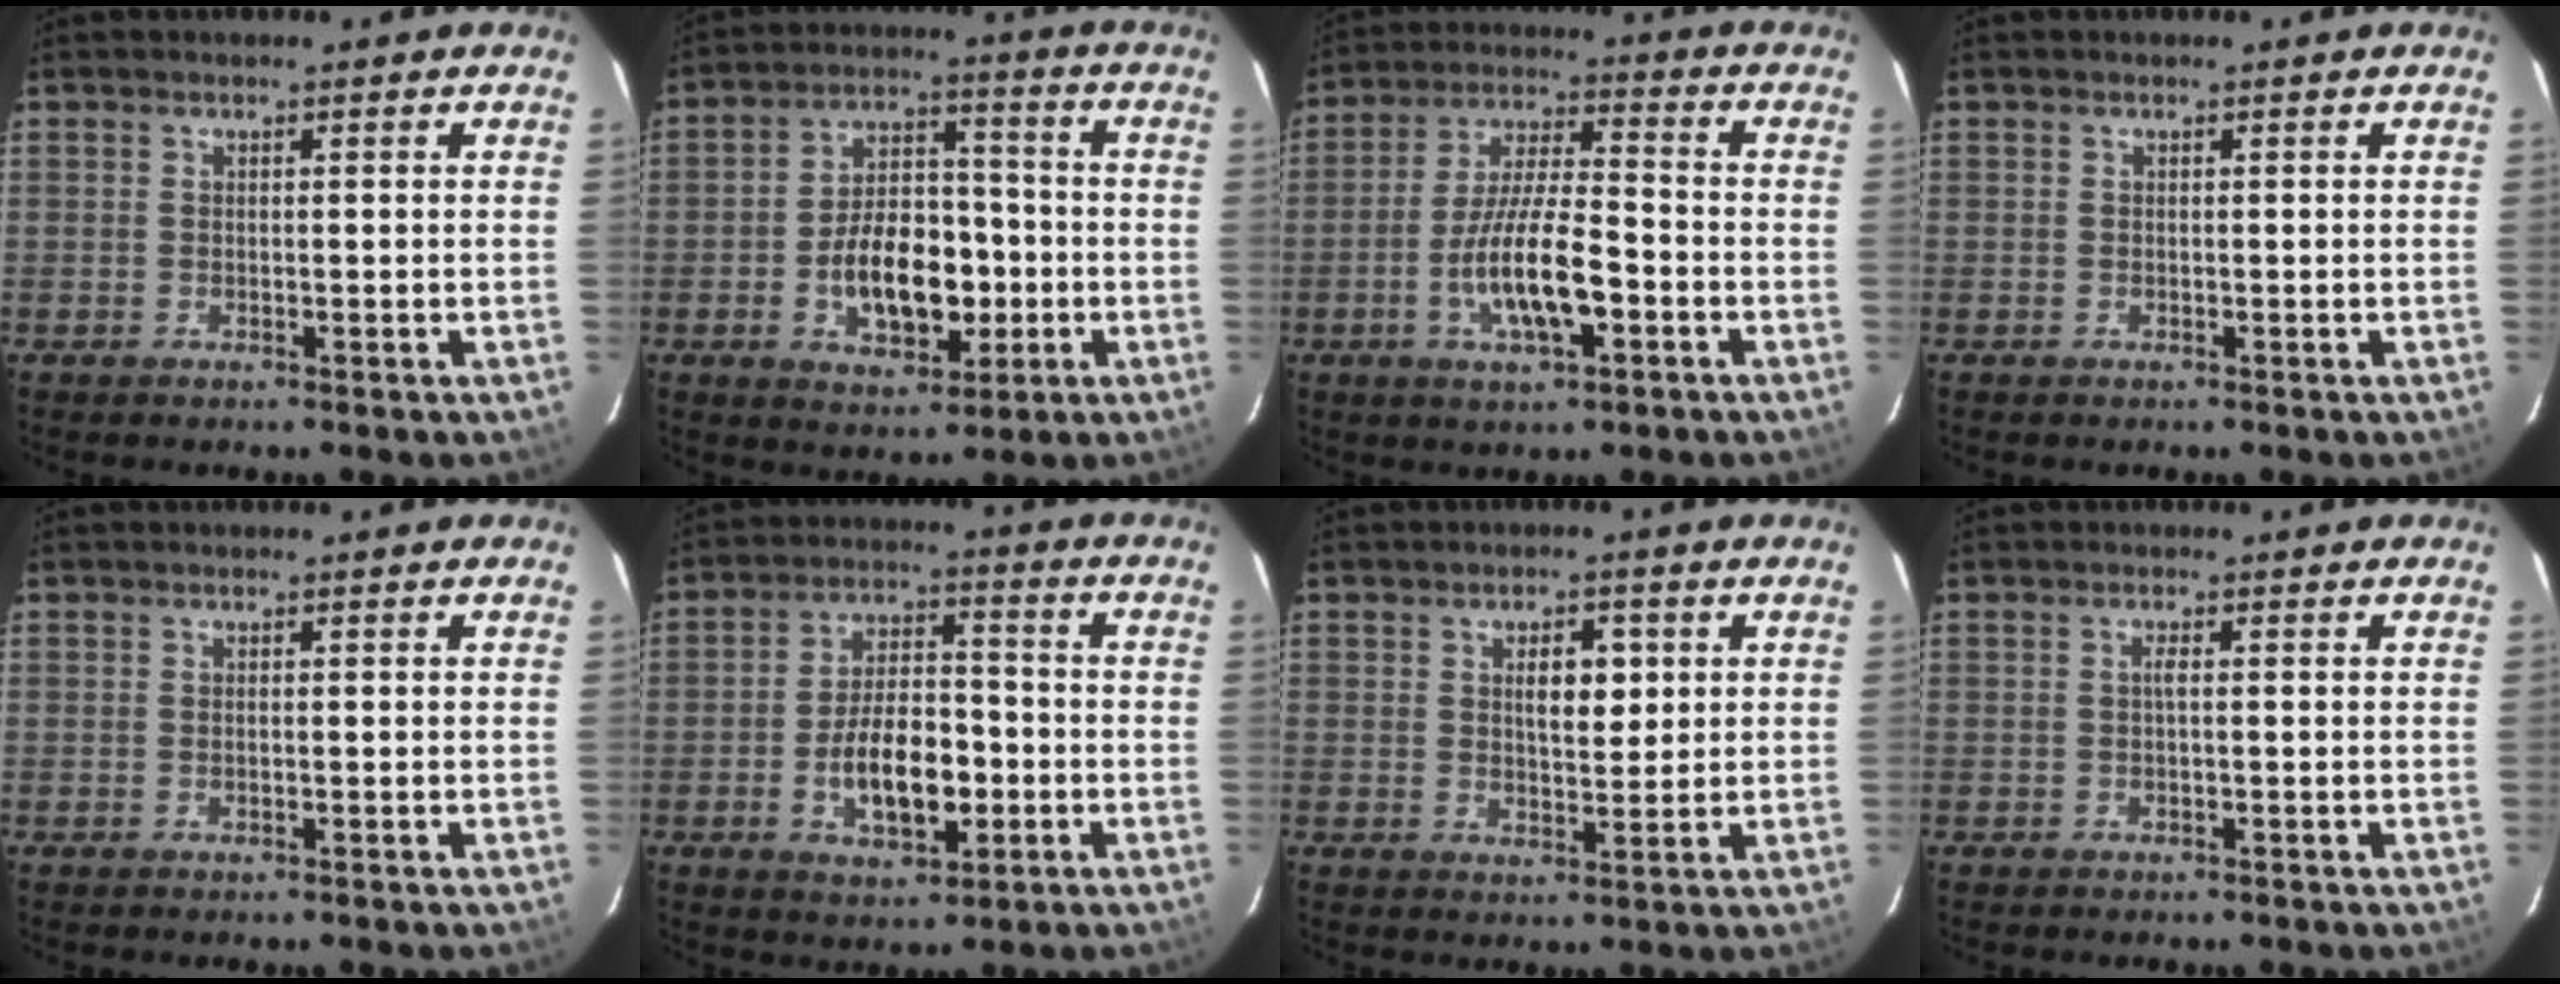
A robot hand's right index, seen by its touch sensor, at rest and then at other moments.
{"total": 12.8, "force": [-3.2, 7.6, 9.7], "torque": [-0.183, 0.023, -0.041]}
{"total": 11.7, "force": [-4.2, 3.2, 10.4], "torque": [-0.207, -0.003, -0.074]}
{"total": 0.0}
{"total": 0.0}
{"total": 11.0, "force": [-3.2, 5.3, 9.1], "torque": [-0.171, 0.011, -0.044]}
{"total": 4.8, "force": [1.4, 2.3, 3.9], "torque": [-0.063, 0.008, 0.025]}
{"total": 0.9, "force": [0.0, 0.0, 0.9], "torque": [-0.016, 0.002, -0.002]}